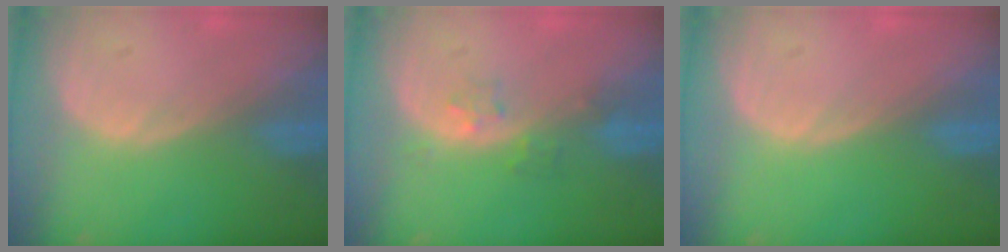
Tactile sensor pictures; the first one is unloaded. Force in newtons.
{"total": 2.3, "press": 2.2, "slide": 0.3}
{"total": 0.0}